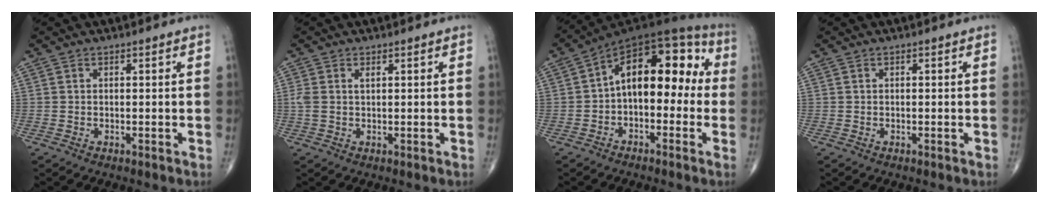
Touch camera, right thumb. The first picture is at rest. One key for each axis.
{"total": 2.3, "fx": 0.7, "fy": 1.2, "fz": 1.9, "tx": -0.057, "ty": 0.012, "tz": 0.018}
{"total": 15.5, "fx": 0.3, "fy": 8.9, "fz": 12.7, "tx": -0.150, "ty": 0.053, "tz": -0.010}
{"total": 0.0}